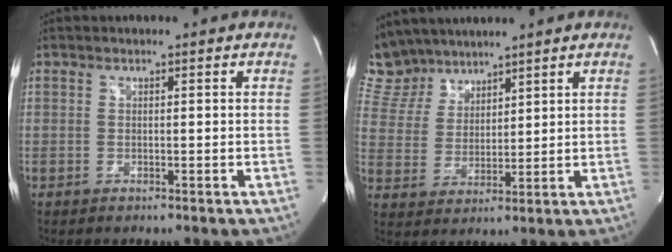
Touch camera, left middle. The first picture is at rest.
{"total": 9.4, "force": [8.4, 4.1, 1.0], "torque": [-0.034, 0.014, 0.177]}